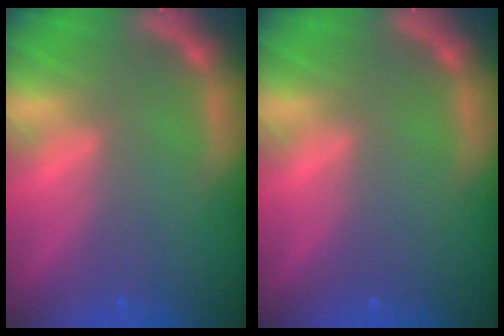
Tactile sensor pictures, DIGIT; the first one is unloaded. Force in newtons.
{"total": 0.0}